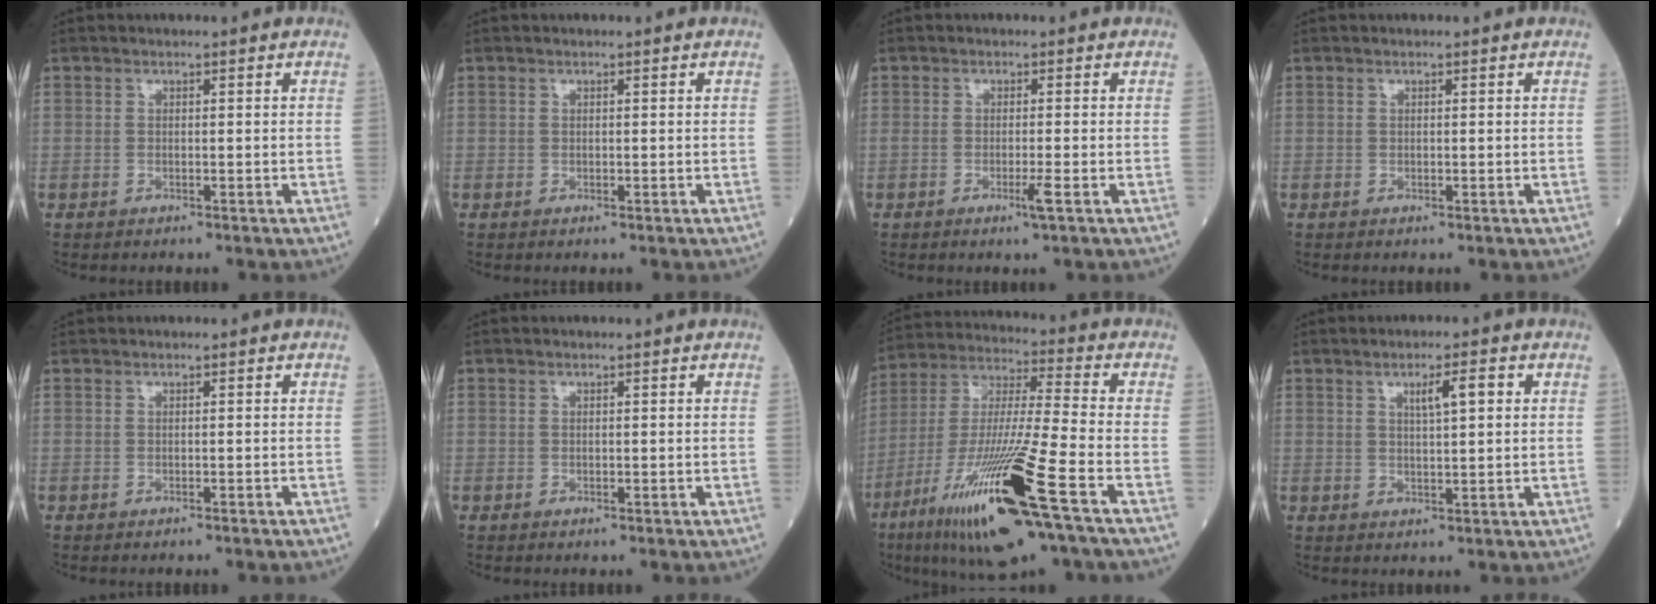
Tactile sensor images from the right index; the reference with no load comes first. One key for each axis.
{"total": 0.0}
{"total": 2.0, "fx": -0.9, "fy": -0.4, "fz": 1.8, "tx": -0.033, "ty": -0.006, "tz": -0.017}
{"total": 0.0}
{"total": 0.9, "fx": -0.8, "fy": 0.1, "fz": 0.5, "tx": -0.011, "ty": 0.002, "tz": -0.005}
{"total": 0.0}
{"total": 20.8, "fx": -10.2, "fy": 0.7, "fz": 18.1, "tx": -0.363, "ty": -0.046, "tz": -0.188}
{"total": 3.8, "fx": 1.4, "fy": 0.5, "fz": 3.5, "tx": -0.058, "ty": 0.005, "tz": 0.024}